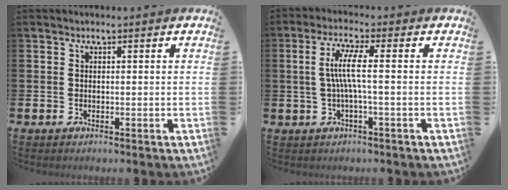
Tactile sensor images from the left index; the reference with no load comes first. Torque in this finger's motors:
{"motor_torque": [0.14, 0.09, 0.36, 0.21]}